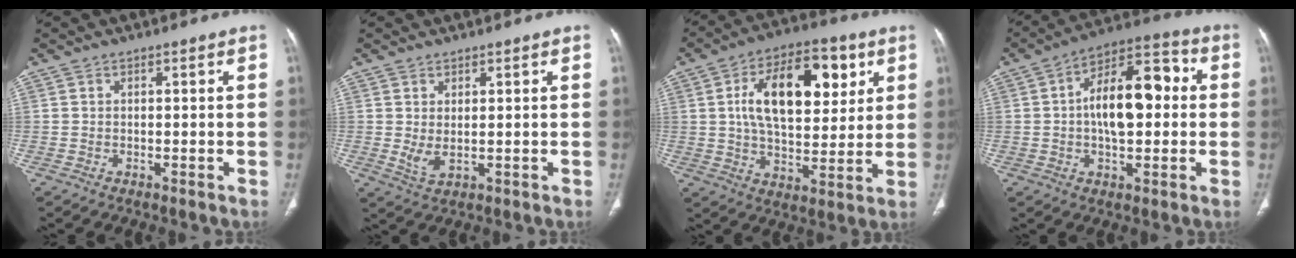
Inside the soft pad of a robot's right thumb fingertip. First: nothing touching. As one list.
[{"total": 2.9, "force": [0.4, 1.2, 2.5], "torque": [-0.054, -0.009, 0.019]}, {"total": 19.0, "force": [5.7, 10.1, 15.1], "torque": [-0.204, -0.005, 0.090]}, {"total": 15.5, "force": [1.0, 8.0, 13.3], "torque": [-0.190, 0.034, 0.007]}]